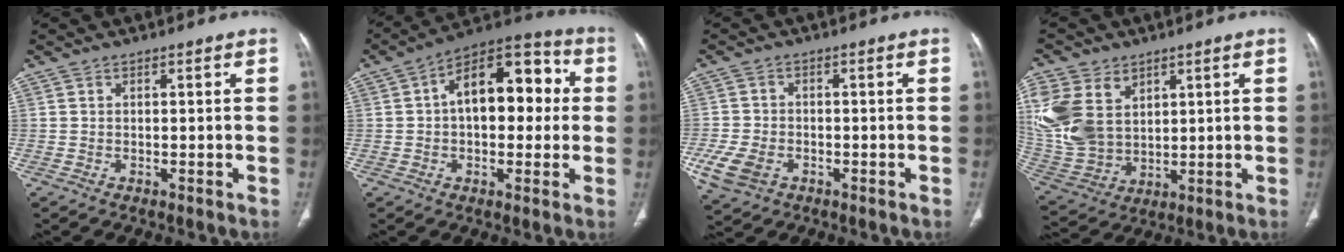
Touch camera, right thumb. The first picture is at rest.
{"total": 16.8, "force": [2.2, 9.7, 13.5], "torque": [-0.161, 0.043, 0.024]}
{"total": 7.7, "force": [-2.9, 5.5, 4.6], "torque": [-0.101, 0.005, -0.049]}
{"total": 18.7, "force": [6.4, 13.5, 11.2], "torque": [-0.259, -0.014, 0.145]}